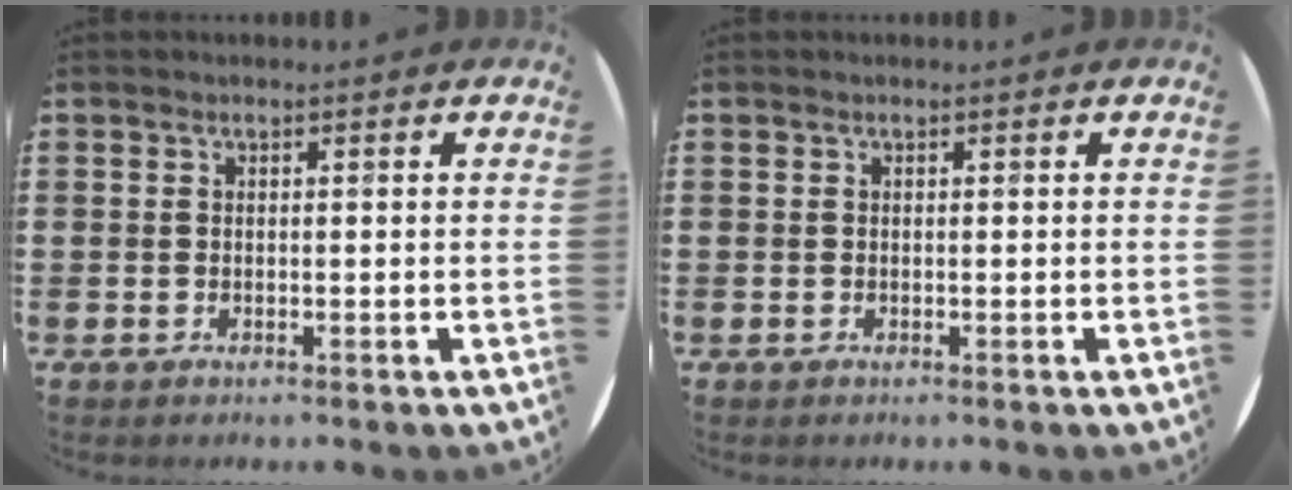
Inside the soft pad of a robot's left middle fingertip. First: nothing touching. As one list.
[{"total": 0.0}]